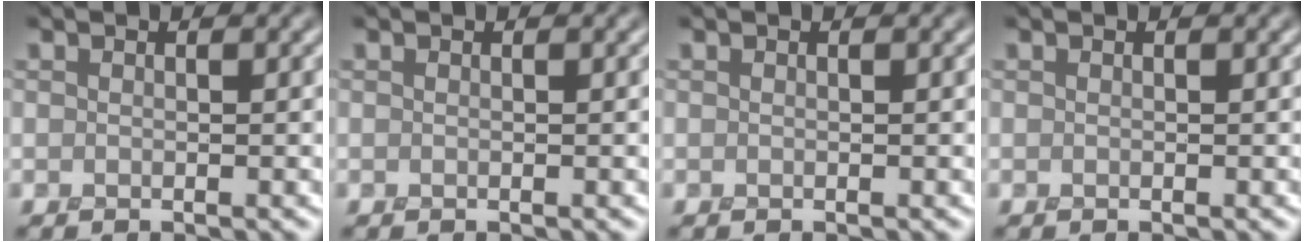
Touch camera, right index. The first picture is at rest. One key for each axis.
{"total": 0.0}
{"total": 0.0}
{"total": 0.0}